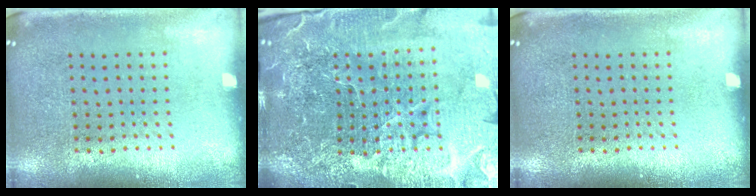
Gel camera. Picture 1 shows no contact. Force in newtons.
{"total": 6.7, "press": 5.9, "slide": 3.1}
{"total": 0.0}